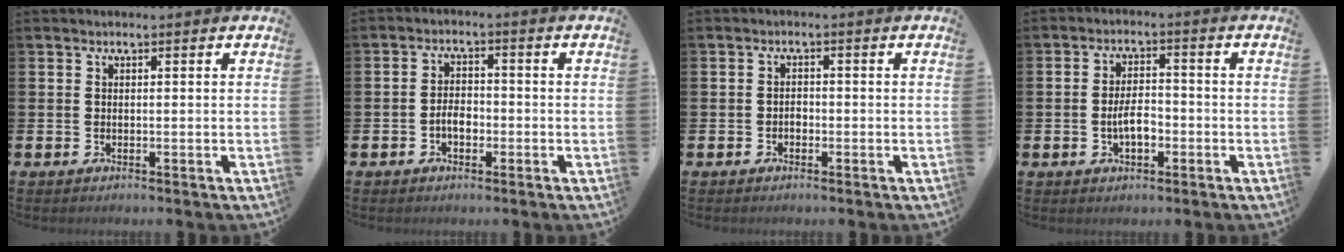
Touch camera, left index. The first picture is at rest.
{"total": 2.9, "force": [-1.0, 1.7, 2.0], "torque": [-0.033, 0.005, -0.022]}
{"total": 1.2, "force": [-0.6, 0.9, 0.5], "torque": [-0.006, 0.000, -0.014]}
{"total": 4.0, "force": [-1.1, 1.9, 3.4], "torque": [-0.046, 0.002, -0.024]}